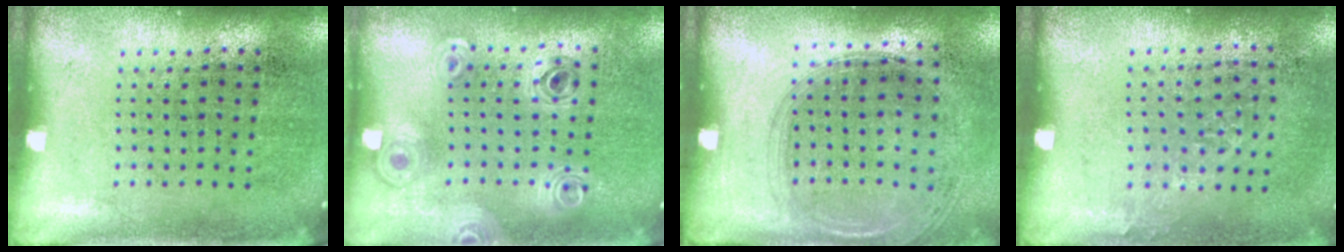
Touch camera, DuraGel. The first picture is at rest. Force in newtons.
{"total": 0.9, "press": 0.9, "slide": 0.2}
{"total": 1.3, "press": 1.2, "slide": 0.5}
{"total": 0.8, "press": 0.6, "slide": 0.6}